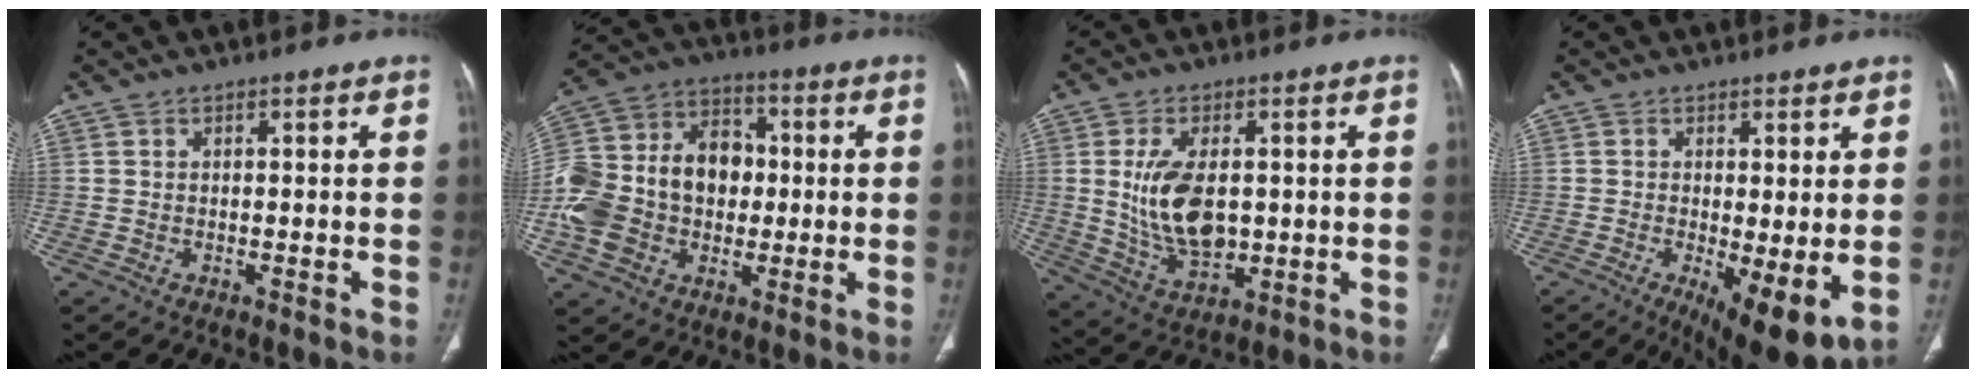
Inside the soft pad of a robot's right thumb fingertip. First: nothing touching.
{"total": 21.0, "force": [-1.3, 15.6, 13.9], "torque": [-0.259, 0.036, -0.019]}
{"total": 12.4, "force": [0.8, 7.0, 10.2], "torque": [-0.184, -0.014, 0.031]}
{"total": 10.0, "force": [-1.8, 3.1, 9.3], "torque": [-0.143, -0.025, -0.020]}